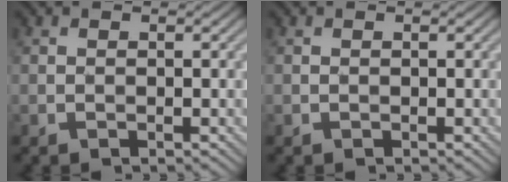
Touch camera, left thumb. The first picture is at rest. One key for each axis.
{"total": 0.0}